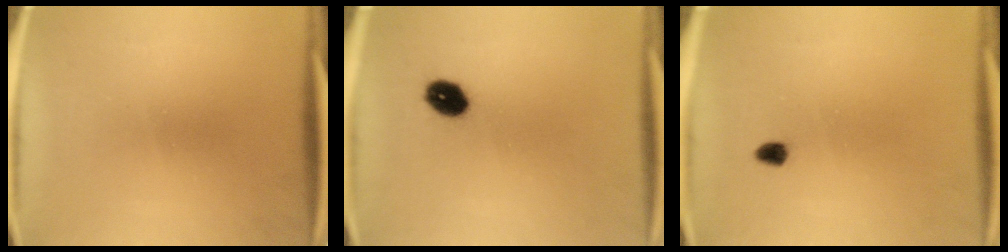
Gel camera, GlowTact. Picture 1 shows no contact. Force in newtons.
{"total": 5.3}
{"total": 1.5}